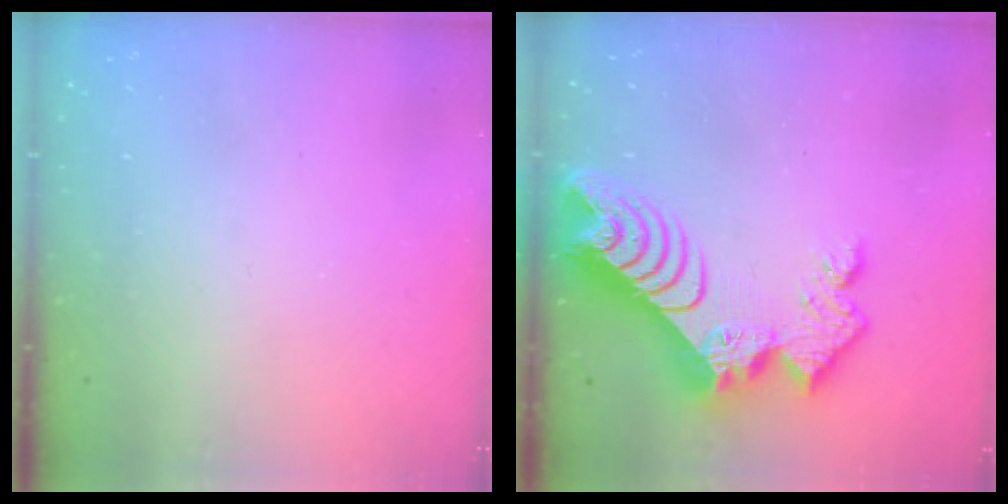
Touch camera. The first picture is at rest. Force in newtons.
{"total": 13.9, "press": 13.8, "slide": 1.3}